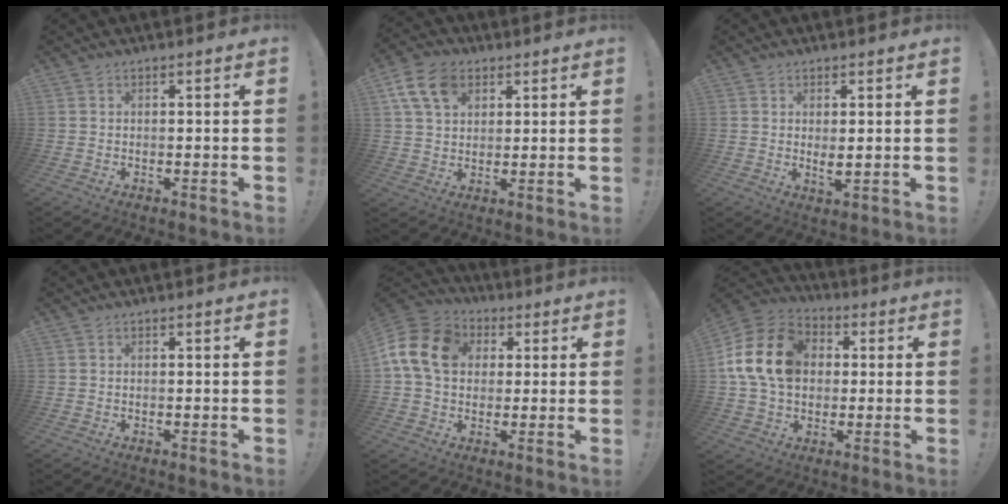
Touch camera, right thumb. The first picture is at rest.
{"total": 11.8, "force": [5.5, 8.1, 6.6], "torque": [-0.114, -0.013, 0.106]}
{"total": 2.8, "force": [0.9, 0.6, 2.6], "torque": [-0.034, -0.012, 0.015]}
{"total": 0.0}
{"total": 16.2, "force": [3.6, 12.5, 9.6], "torque": [-0.157, 0.009, 0.070]}
{"total": 17.9, "force": [2.7, 13.6, 11.4], "torque": [-0.205, 0.015, 0.054]}